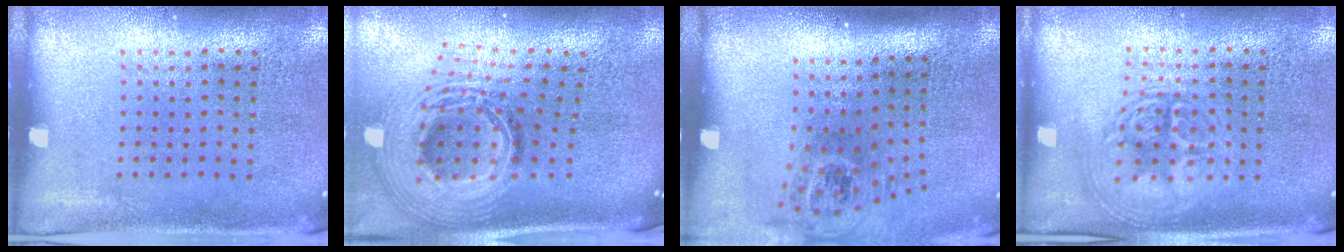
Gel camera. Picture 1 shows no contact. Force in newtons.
{"total": 3.0, "press": 2.1, "slide": 2.1}
{"total": 1.8, "press": 1.3, "slide": 1.2}
{"total": 2.5, "press": 2.5, "slide": 0.4}